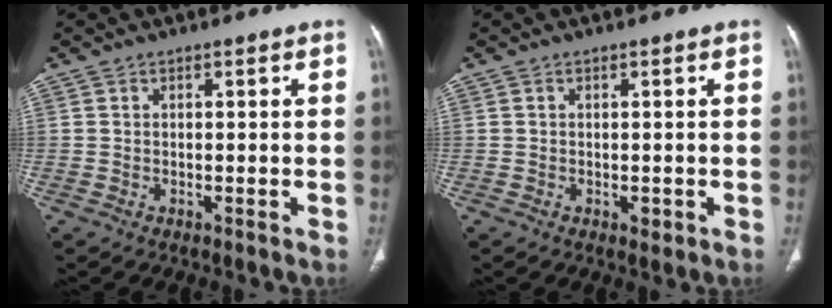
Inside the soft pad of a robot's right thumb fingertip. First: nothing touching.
{"total": 1.4, "force": [-0.3, 0.9, 1.1], "torque": [-0.011, -0.002, -0.001]}